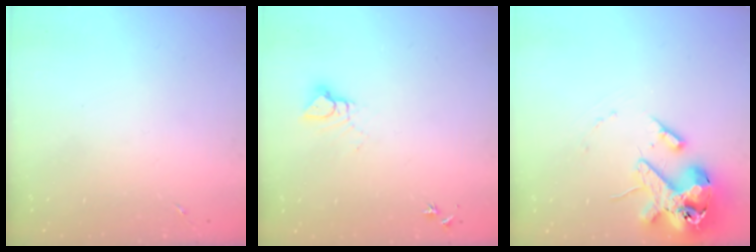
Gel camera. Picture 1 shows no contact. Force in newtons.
{"total": 4.7, "press": 4.7, "slide": 0.3}
{"total": 15.6, "press": 15.4, "slide": 2.4}